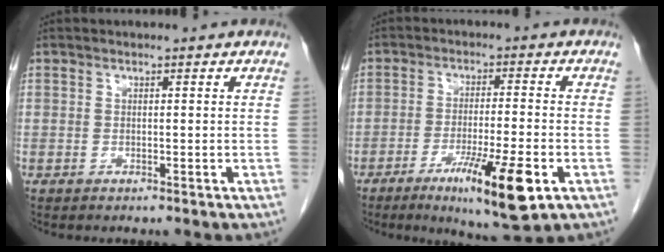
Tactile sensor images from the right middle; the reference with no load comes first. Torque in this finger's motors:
{"motor_torque": [1.62, -0.53, 0.23, 0.13]}